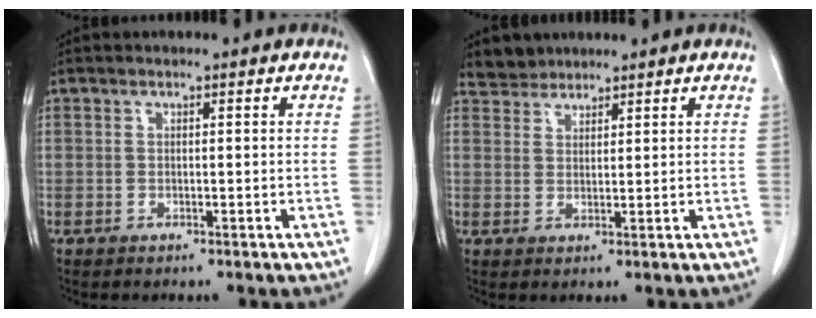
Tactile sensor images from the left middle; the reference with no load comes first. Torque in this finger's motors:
{"motor_torque": [0.20, -0.28, -0.03, -0.01]}